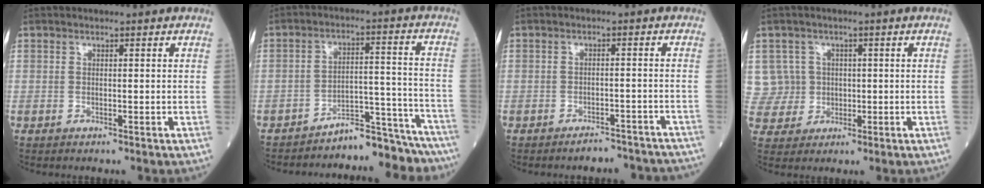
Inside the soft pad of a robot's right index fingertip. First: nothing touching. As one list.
[{"total": 12.0, "force": [-11.8, 1.9, 0.9], "torque": [0.018, 0.060, -0.166]}, {"total": 7.2, "force": [-6.8, 1.9, 1.5], "torque": [-0.005, 0.003, -0.078]}, {"total": 6.4, "force": [1.2, 6.2, -0.2], "torque": [0.006, 0.025, 0.030]}]